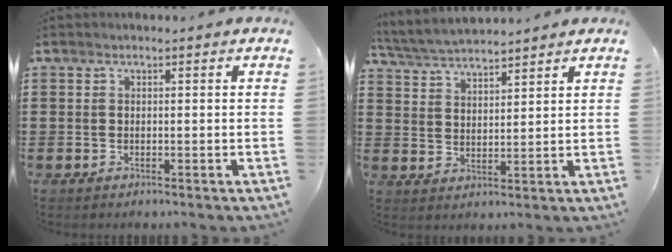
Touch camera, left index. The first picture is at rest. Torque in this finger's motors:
{"motor_torque": [0.13, 0.13, 0.21, 0.08]}